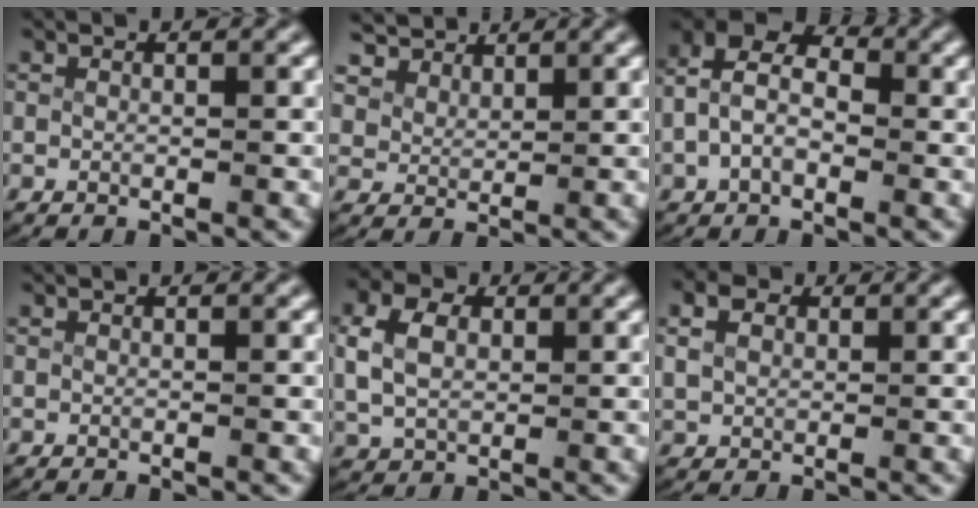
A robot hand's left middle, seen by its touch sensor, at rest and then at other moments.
{"total": 4.7, "force": [4.1, 2.0, 1.2], "torque": [-0.039, 0.004, 0.075]}
{"total": 7.5, "force": [1.7, 5.3, 5.0], "torque": [-0.093, 0.004, 0.017]}
{"total": 0.0}
{"total": 5.4, "force": [1.0, 4.3, 3.0], "torque": [-0.082, -0.002, 0.024]}
{"total": 2.7, "force": [0.9, 2.2, 1.4], "torque": [-0.038, -0.003, 0.023]}